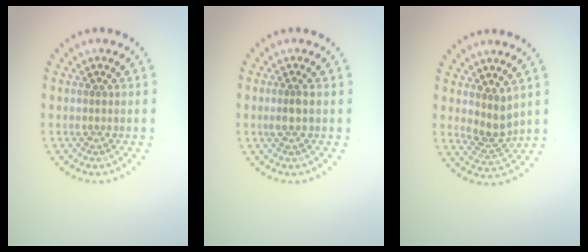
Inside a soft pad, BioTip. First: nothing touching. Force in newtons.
{"total": 1.4, "press": 1.2, "slide": 0.7}
{"total": 2.6, "press": 2.0, "slide": 1.5}